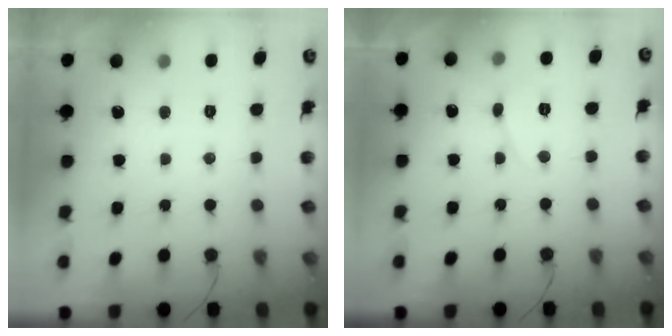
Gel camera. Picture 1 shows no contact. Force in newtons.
{"total": 4.4, "press": 4.4, "slide": 0.6}